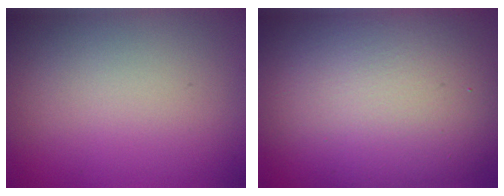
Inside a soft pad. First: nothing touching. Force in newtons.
{"total": 14.3, "press": 14.3, "slide": 0.9}